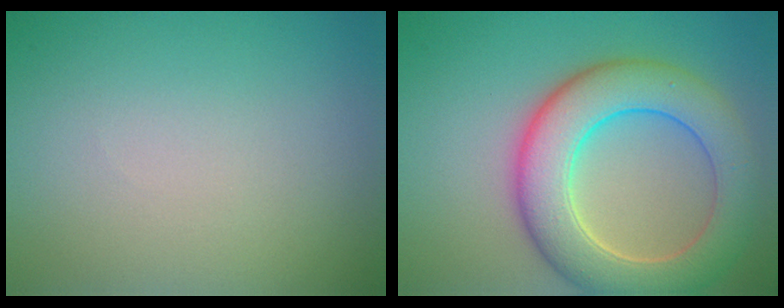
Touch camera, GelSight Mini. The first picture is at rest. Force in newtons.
{"total": 8.4, "press": 8.3, "slide": 0.5}